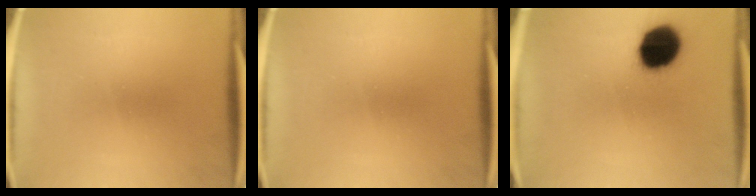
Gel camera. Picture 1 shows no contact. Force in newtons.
{"total": 0.0}
{"total": 14.3}